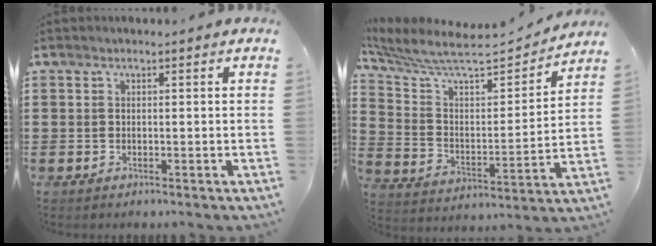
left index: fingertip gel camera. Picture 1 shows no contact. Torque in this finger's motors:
{"motor_torque": [1.11, -1.02, 0.17, 0.03]}